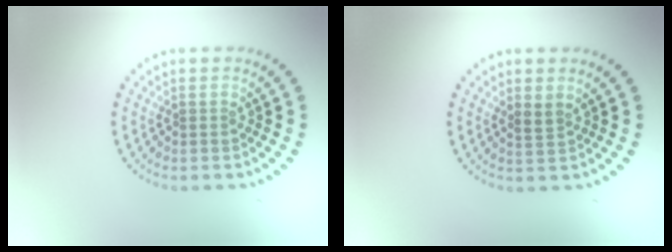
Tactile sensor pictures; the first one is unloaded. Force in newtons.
{"total": 1.2, "press": 1.0, "slide": 0.7}